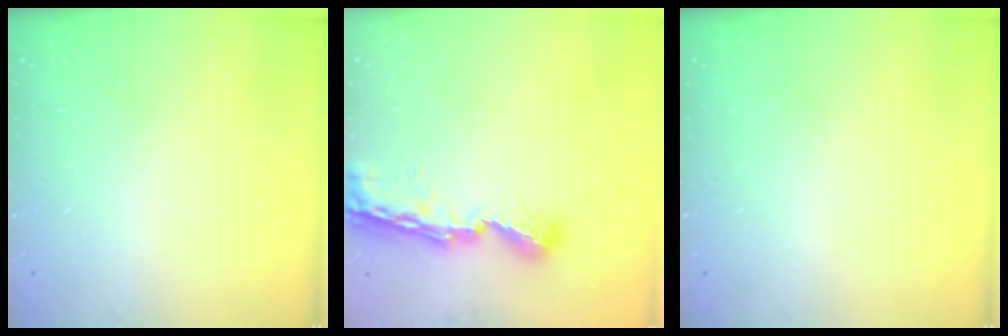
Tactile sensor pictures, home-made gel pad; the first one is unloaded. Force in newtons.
{"total": 8.9, "press": 8.9, "slide": 0.9}
{"total": 0.0}